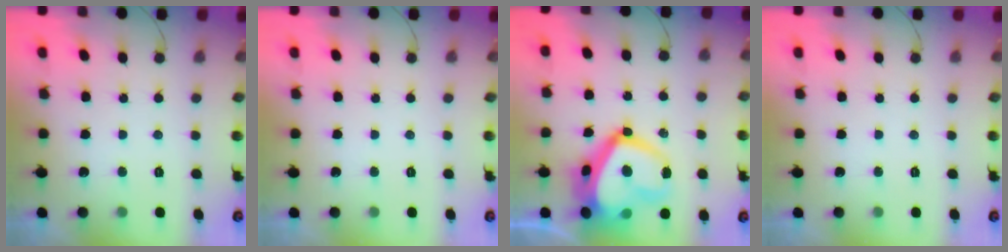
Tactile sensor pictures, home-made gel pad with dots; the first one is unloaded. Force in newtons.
{"total": 0.0}
{"total": 21.1, "press": 21.0, "slide": 2.1}
{"total": 0.0}